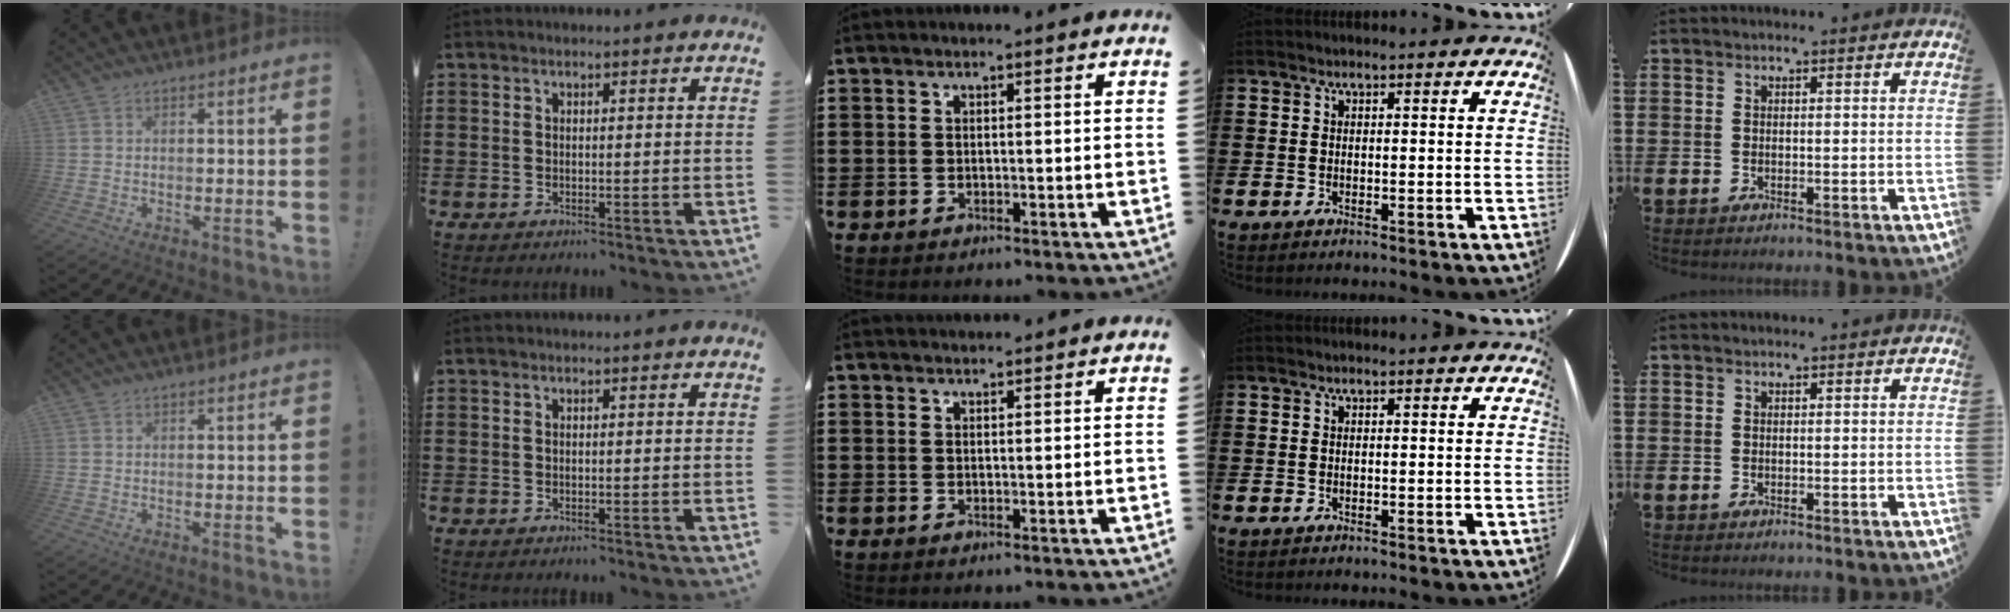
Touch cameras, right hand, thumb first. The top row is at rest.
{"middle": {"total": 1.0, "force": [1.0, 0.0, -0.1], "torque": [-0.001, -0.003, 0.019]}}